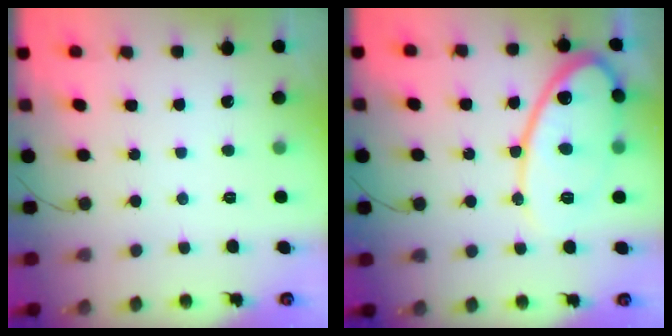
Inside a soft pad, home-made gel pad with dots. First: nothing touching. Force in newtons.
{"total": 15.6, "press": 15.5, "slide": 1.2}